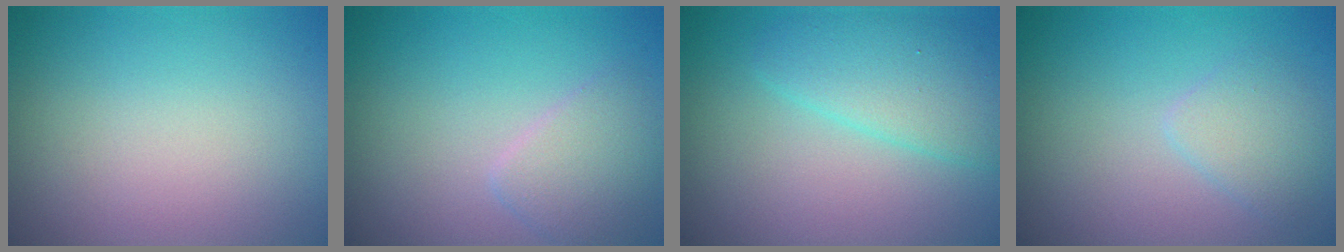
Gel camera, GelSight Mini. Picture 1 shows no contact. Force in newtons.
{"total": 2.4, "press": 2.4, "slide": 0.1}
{"total": 3.8, "press": 3.8, "slide": 0.2}
{"total": 1.9, "press": 1.9, "slide": 0.1}